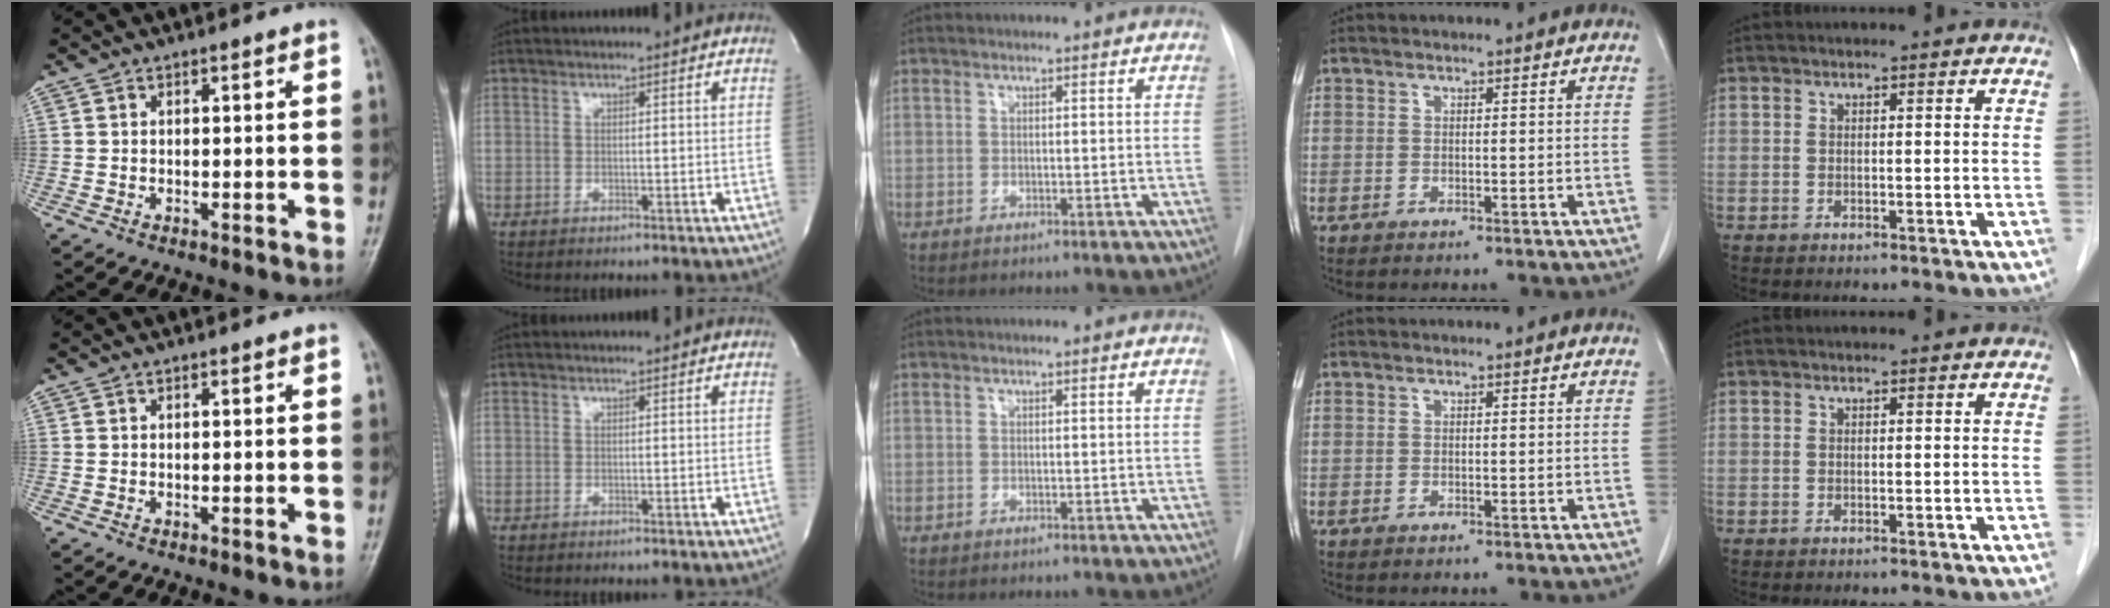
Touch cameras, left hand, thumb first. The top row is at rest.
{}